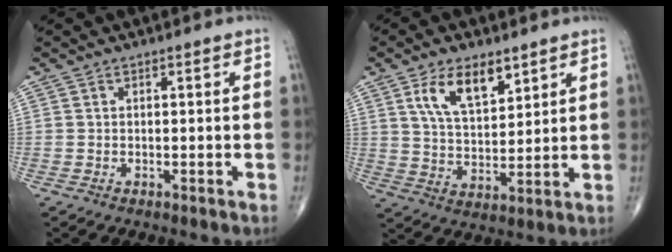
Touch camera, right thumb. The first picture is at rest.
{"total": 10.5, "force": [5.7, 5.0, 7.2], "torque": [-0.110, -0.028, 0.111]}